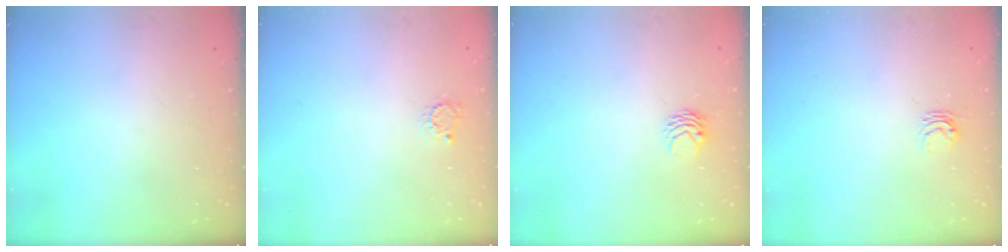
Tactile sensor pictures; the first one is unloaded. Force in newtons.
{"total": 2.8, "press": 2.8, "slide": 0.4}
{"total": 3.2, "press": 3.2, "slide": 0.3}
{"total": 3.9, "press": 3.8, "slide": 0.5}